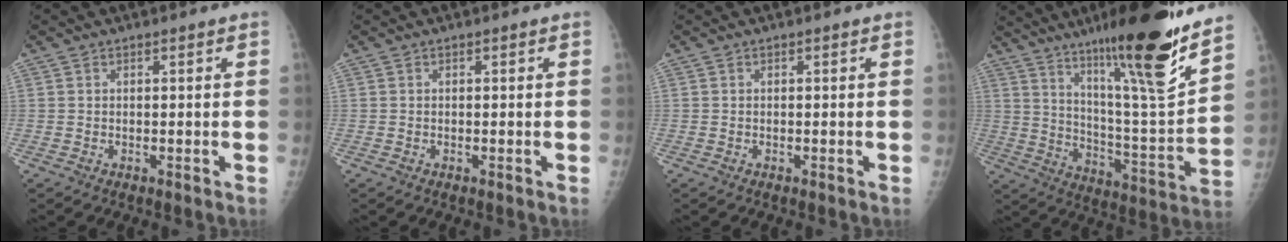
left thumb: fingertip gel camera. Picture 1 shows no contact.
{"total": 0.0}
{"total": 0.0}
{"total": 23.0, "force": [15.8, 2.0, 16.6], "torque": [-0.230, -0.082, 0.260]}